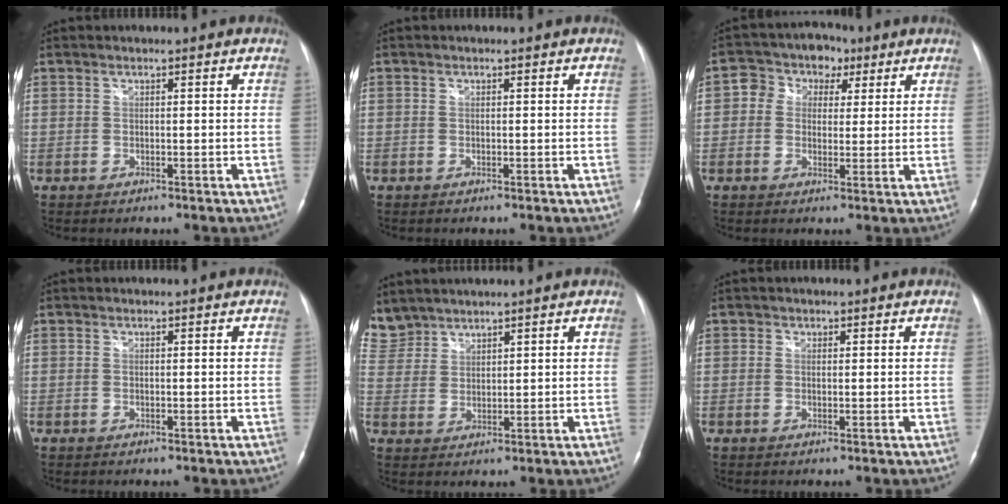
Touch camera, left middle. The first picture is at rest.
{"total": 0.0}
{"total": 6.5, "force": [2.3, 5.3, 3.1], "torque": [-0.048, 0.033, 0.037]}
{"total": 0.0}
{"total": 5.9, "force": [5.3, 2.4, -0.1], "torque": [-0.005, 0.012, 0.120]}
{"total": 0.7, "force": [0.3, 0.6, 0.2], "torque": [0.000, -0.002, 0.003]}